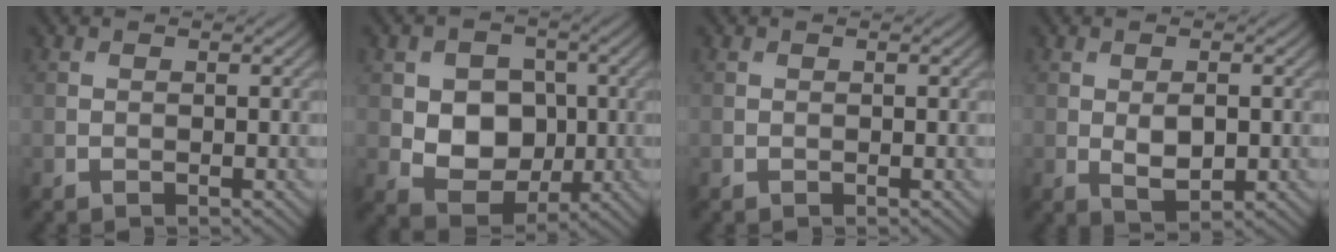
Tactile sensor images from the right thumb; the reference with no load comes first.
{"total": 7.6, "force": [-0.1, 6.1, 4.5], "torque": [-0.096, -0.007, -0.012]}
{"total": 0.0}
{"total": 3.8, "force": [-0.1, 1.9, 3.2], "torque": [-0.062, -0.007, 0.004]}